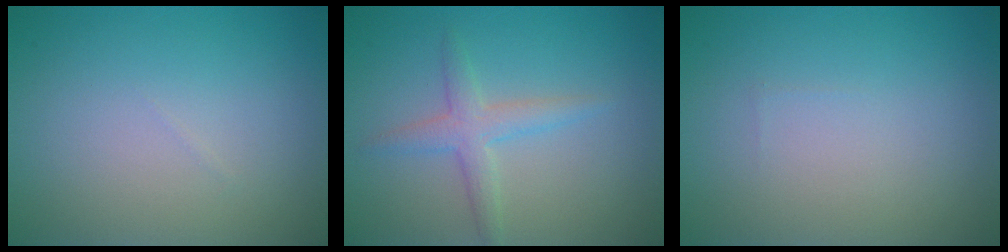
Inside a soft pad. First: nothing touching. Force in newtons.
{"total": 2.4, "press": 2.4, "slide": 0.0}
{"total": 0.0}